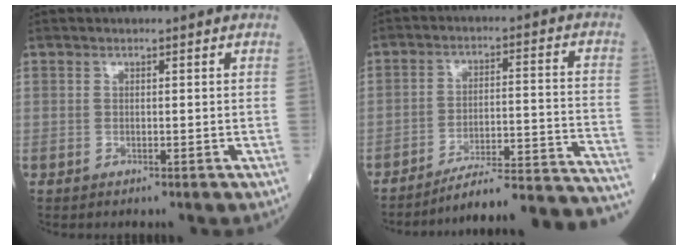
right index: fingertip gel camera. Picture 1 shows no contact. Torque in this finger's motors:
{"motor_torque": [0.23, -0.68, 0.18, 0.02]}